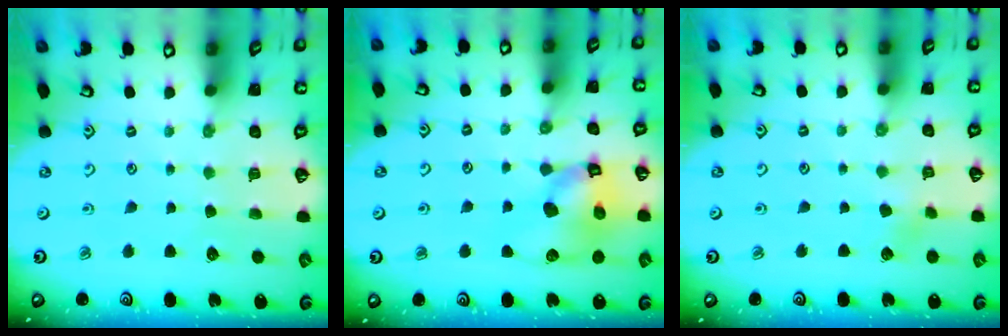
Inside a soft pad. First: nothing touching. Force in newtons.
{"total": 13.1, "press": 13.0, "slide": 1.8}
{"total": 2.3, "press": 2.3, "slide": 0.2}